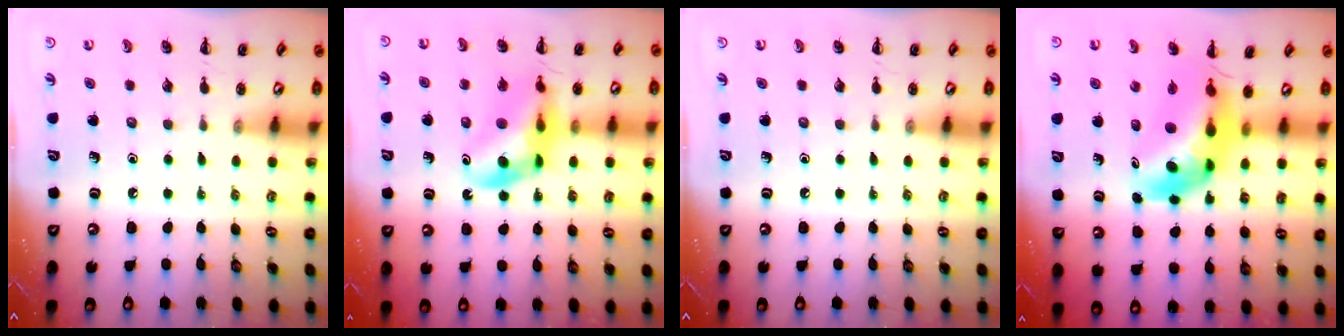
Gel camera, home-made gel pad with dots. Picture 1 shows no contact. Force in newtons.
{"total": 12.3, "press": 11.9, "slide": 3.3}
{"total": 0.0}
{"total": 10.7, "press": 10.2, "slide": 3.4}